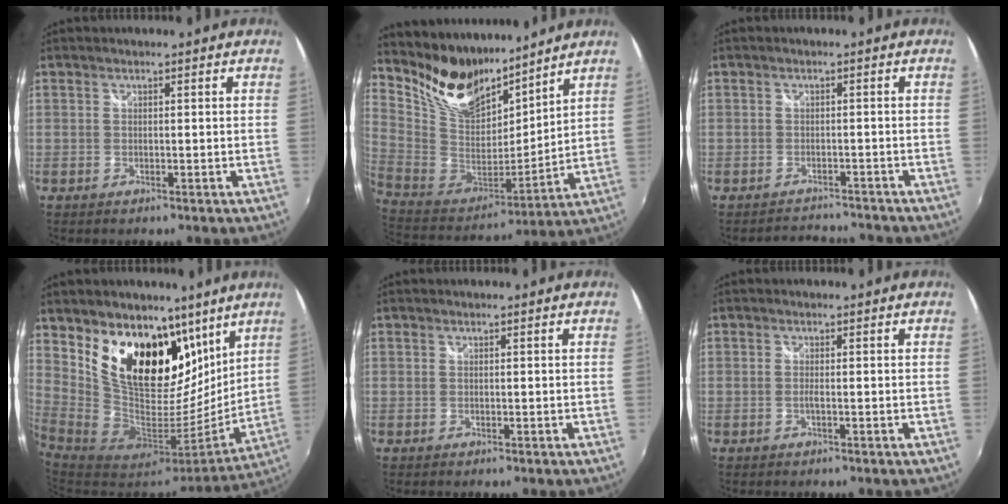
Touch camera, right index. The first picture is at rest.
{"total": 17.6, "force": [14.0, 8.0, 7.0], "torque": [-0.170, -0.001, 0.277]}
{"total": 4.5, "force": [-4.1, 1.9, 0.1], "torque": [-0.008, 0.016, -0.064]}
{"total": 20.2, "force": [11.8, 11.4, 11.9], "torque": [-0.210, -0.014, 0.217]}
{"total": 0.0}
{"total": 1.0, "force": [-0.4, -0.1, 0.9], "torque": [-0.017, 0.000, -0.008]}